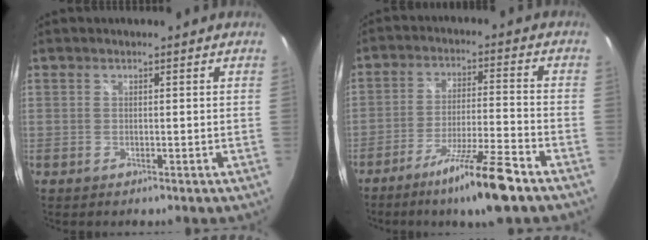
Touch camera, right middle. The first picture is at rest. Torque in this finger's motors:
{"motor_torque": [1.02, -1.12, 0.45, 0.14]}